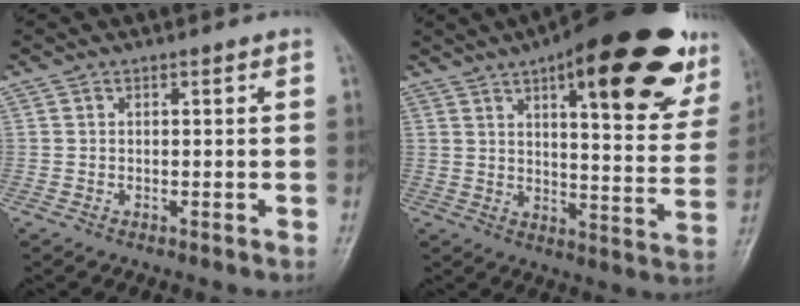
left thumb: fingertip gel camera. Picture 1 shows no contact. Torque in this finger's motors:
{"motor_torque": [0.44, 0.49, 1.83, -0.94, 0.16]}